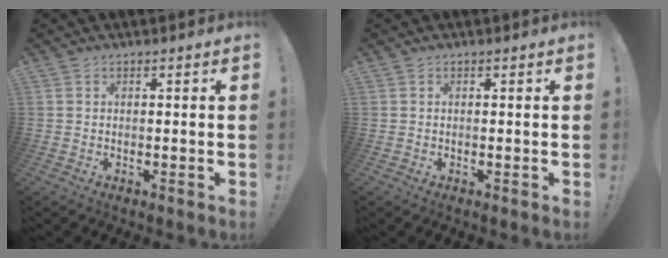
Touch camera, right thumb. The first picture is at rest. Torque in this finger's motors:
{"motor_torque": [-0.01, -0.27, -0.20, 0.07, -0.01]}